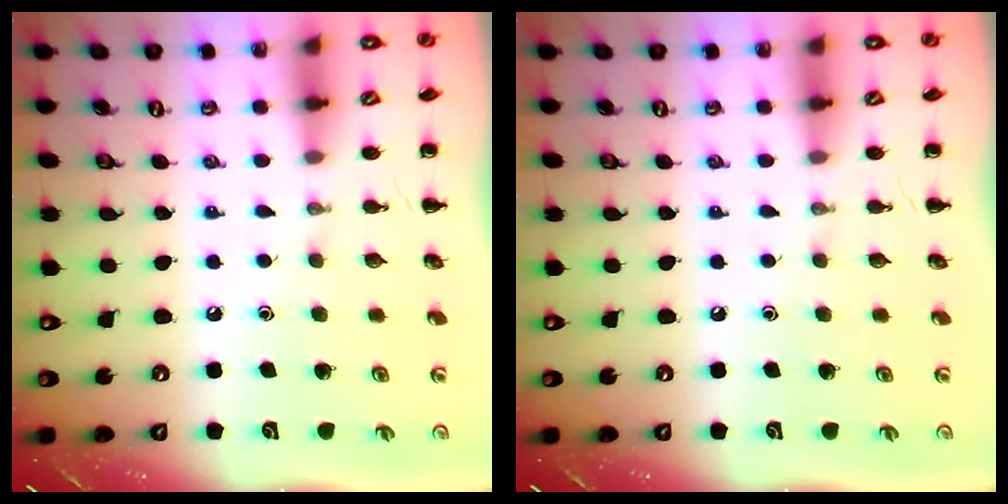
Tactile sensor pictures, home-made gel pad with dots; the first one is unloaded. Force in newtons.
{"total": 0.0}